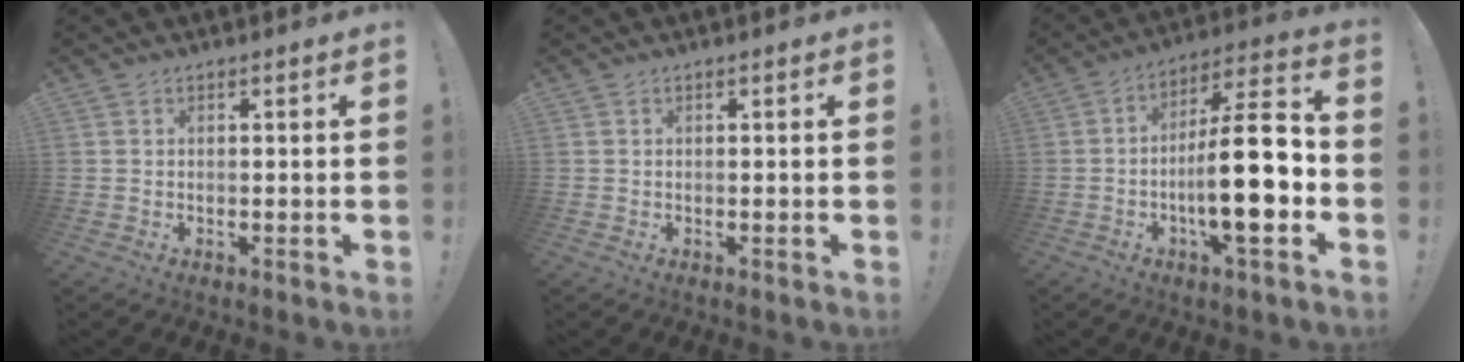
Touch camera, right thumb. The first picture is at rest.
{"total": 0.0}
{"total": 19.8, "force": [-4.3, 5.0, 18.7], "torque": [-0.311, 0.017, -0.074]}